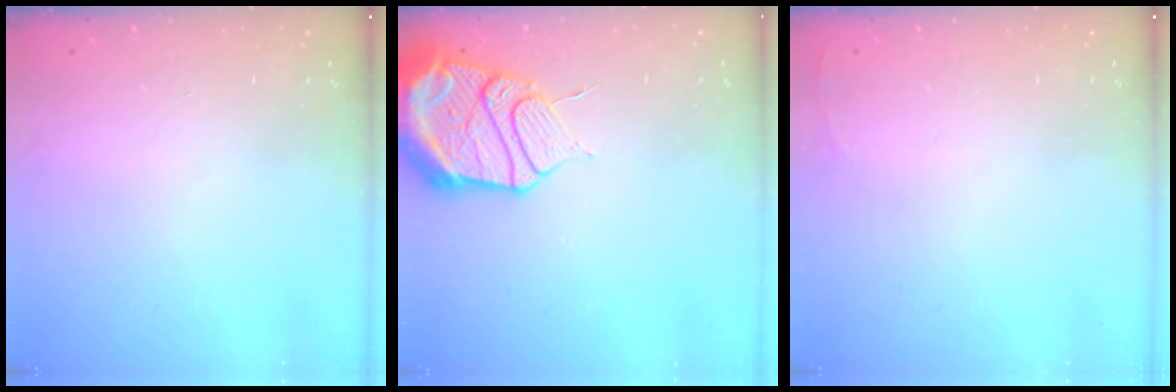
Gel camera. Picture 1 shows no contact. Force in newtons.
{"total": 17.2, "press": 17.1, "slide": 1.7}
{"total": 2.5, "press": 2.4, "slide": 0.9}